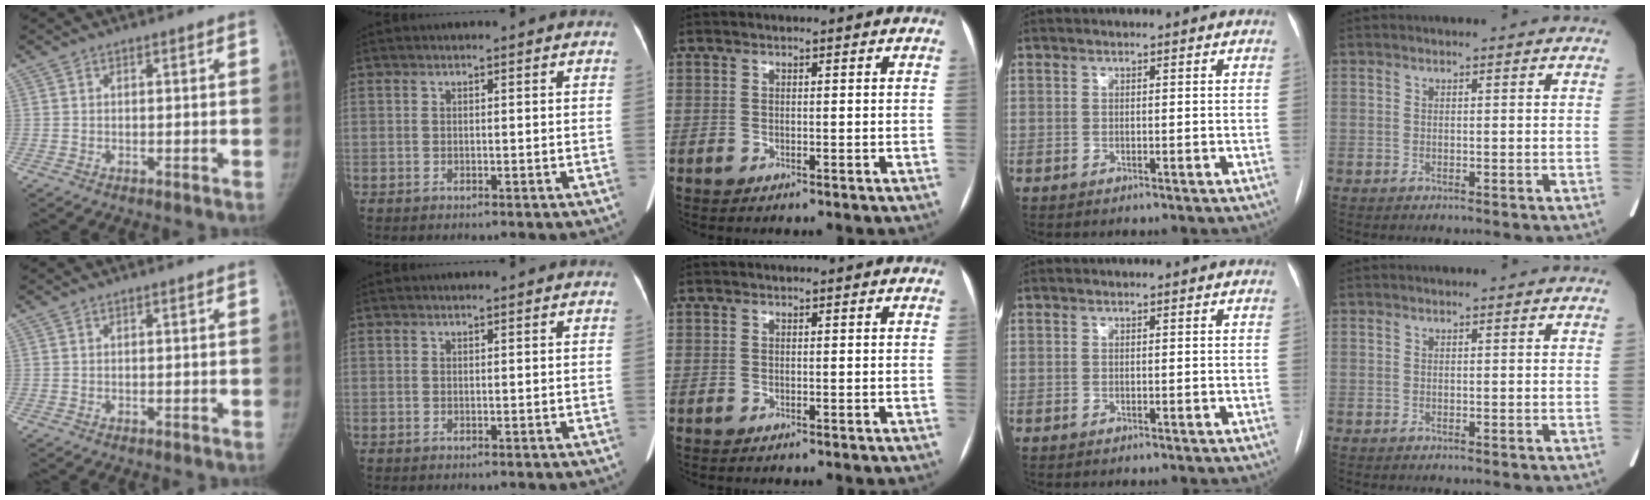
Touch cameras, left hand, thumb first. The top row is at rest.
{}